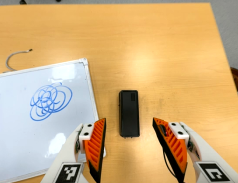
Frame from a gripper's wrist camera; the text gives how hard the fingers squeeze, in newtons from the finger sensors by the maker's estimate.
{"total": 0.0}